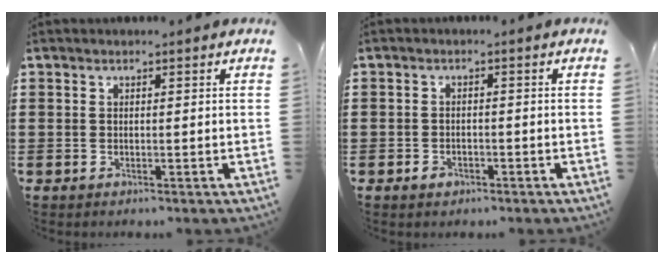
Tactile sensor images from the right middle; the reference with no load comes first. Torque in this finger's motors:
{"motor_torque": [1.05, 0.72, -0.02, 0.00]}